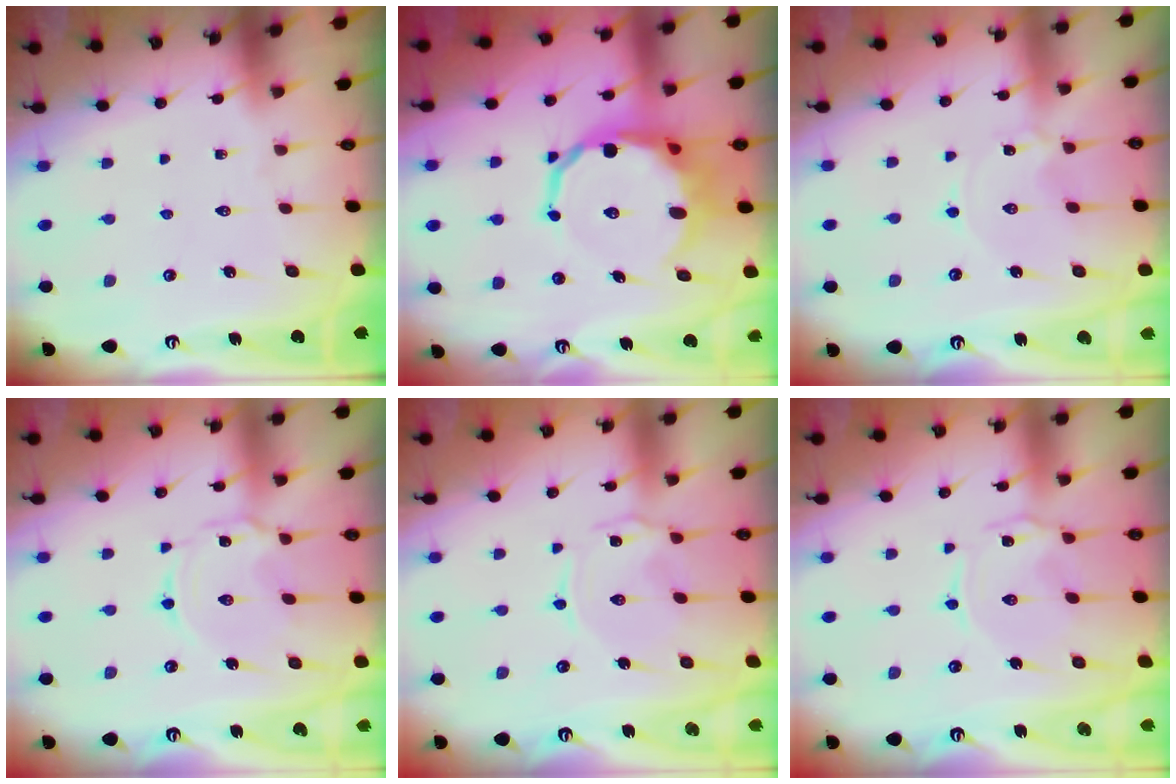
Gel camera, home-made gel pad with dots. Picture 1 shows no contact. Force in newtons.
{"total": 13.0, "press": 12.7, "slide": 3.0}
{"total": 0.0}
{"total": 3.2, "press": 3.2, "slide": 0.3}
{"total": 1.1, "press": 1.0, "slide": 0.3}
{"total": 1.1, "press": 1.0, "slide": 0.3}